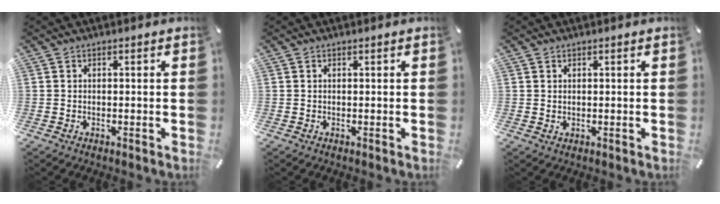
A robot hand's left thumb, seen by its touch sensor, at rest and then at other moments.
{"total": 0.0}
{"total": 0.6, "force": [0.4, 0.2, 0.3], "torque": [-0.004, -0.001, 0.008]}